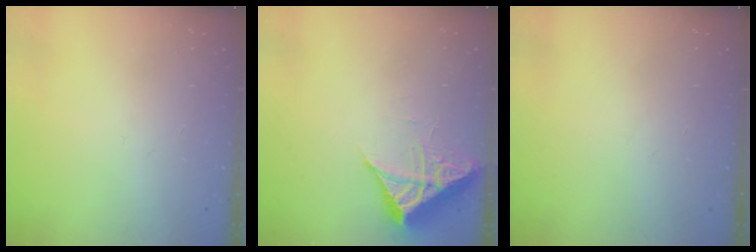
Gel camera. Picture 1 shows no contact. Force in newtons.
{"total": 6.6, "press": 6.6, "slide": 0.3}
{"total": 0.0}